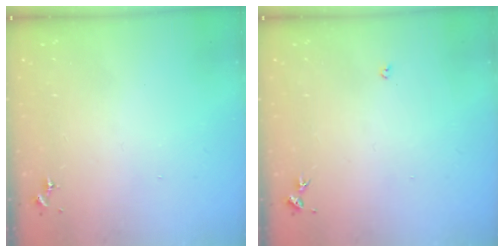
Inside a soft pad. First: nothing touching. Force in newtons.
{"total": 2.7, "press": 2.7, "slide": 0.5}